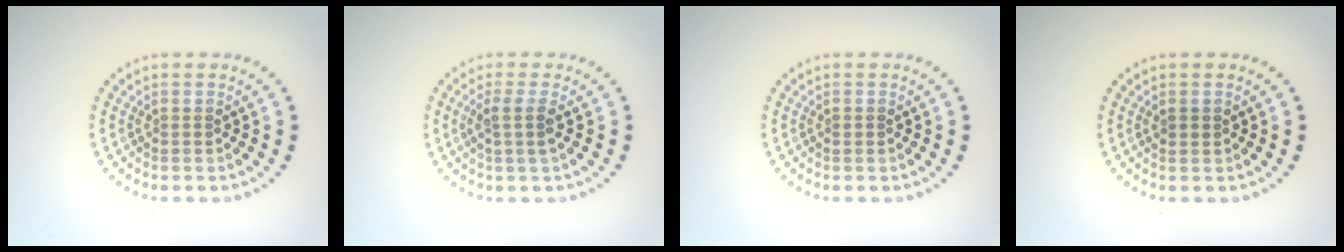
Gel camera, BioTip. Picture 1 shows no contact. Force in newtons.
{"total": 1.9, "press": 1.5, "slide": 1.2}
{"total": 0.5, "press": 0.5, "slide": 0.1}
{"total": 0.9, "press": 0.8, "slide": 0.3}